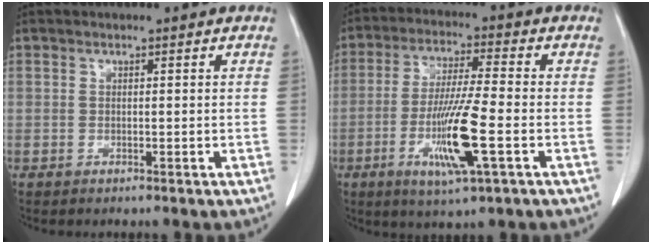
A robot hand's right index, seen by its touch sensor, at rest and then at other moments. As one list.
[{"total": 11.6, "force": [-3.5, 0.2, 11.0], "torque": [-0.215, -0.017, -0.064]}]